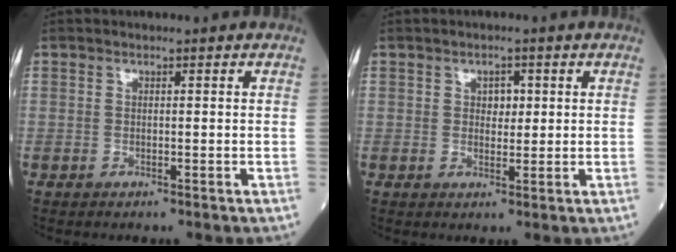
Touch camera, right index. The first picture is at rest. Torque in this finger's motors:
{"motor_torque": [-0.05, 0.00, 0.00, 0.02]}